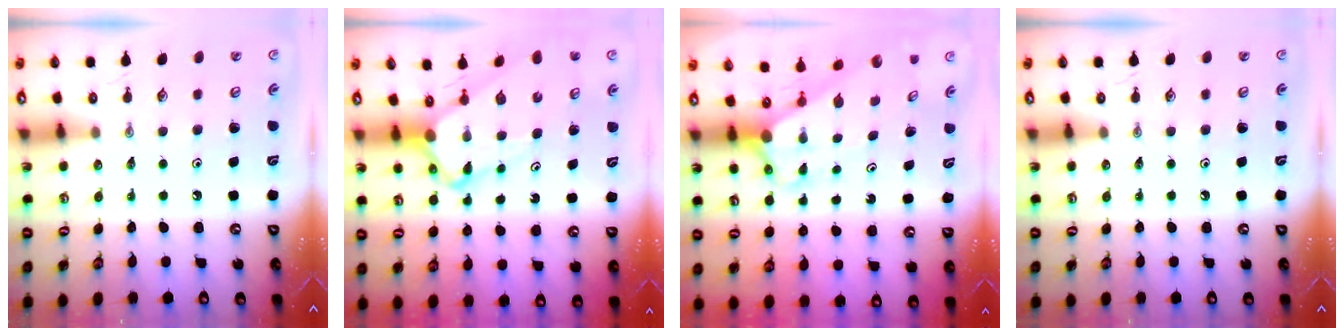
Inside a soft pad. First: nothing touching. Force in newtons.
{"total": 6.3, "press": 6.3, "slide": 0.5}
{"total": 2.9, "press": 2.9, "slide": 0.3}
{"total": 0.0}